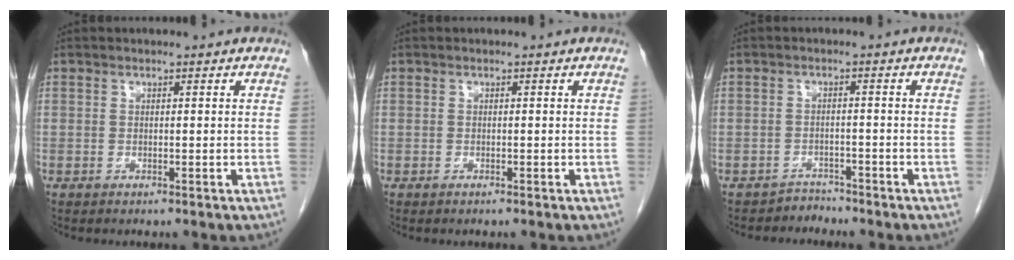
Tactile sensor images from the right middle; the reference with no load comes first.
{"total": 0.0}
{"total": 2.2, "force": [-1.9, 0.6, -1.0], "torque": [0.020, -0.002, -0.032]}